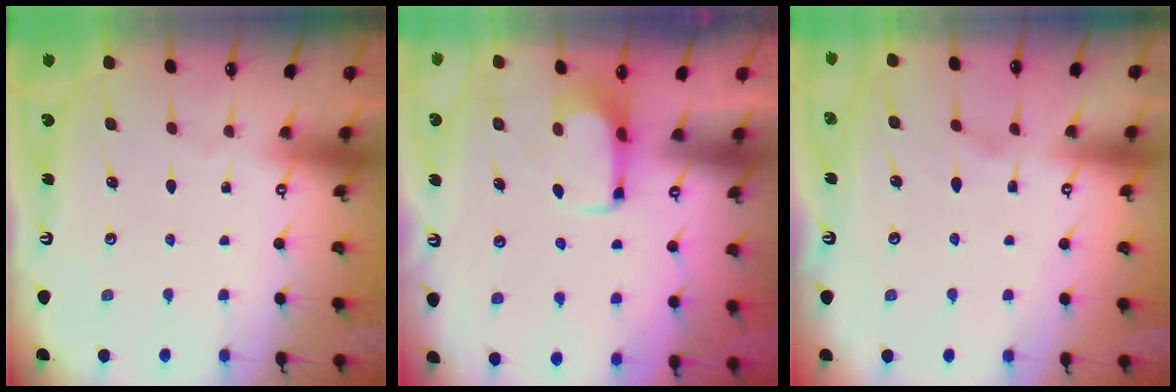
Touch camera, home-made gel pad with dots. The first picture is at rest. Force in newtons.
{"total": 1.5, "press": 1.4, "slide": 0.5}
{"total": 1.2, "press": 0.7, "slide": 0.9}